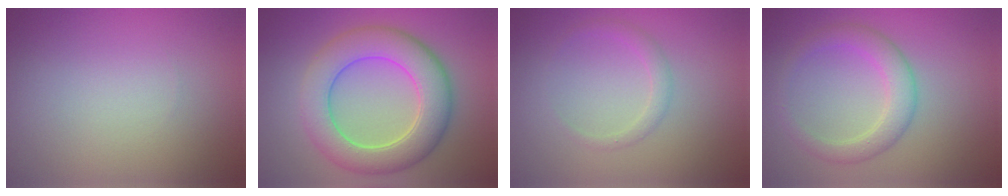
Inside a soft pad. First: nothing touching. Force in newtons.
{"total": 7.6, "press": 7.6, "slide": 0.1}
{"total": 1.4, "press": 1.4, "slide": 0.2}
{"total": 3.3, "press": 3.3, "slide": 0.1}